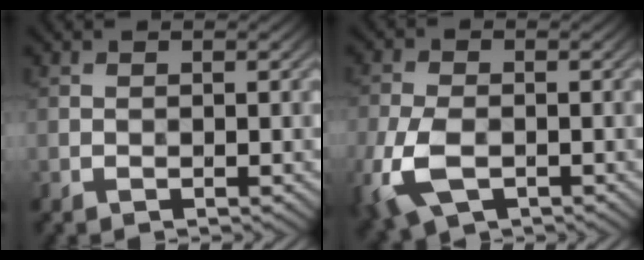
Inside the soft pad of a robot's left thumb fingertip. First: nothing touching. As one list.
[{"total": 8.6, "force": [-3.3, 4.9, 6.2], "torque": [-0.164, -0.019, -0.069]}]